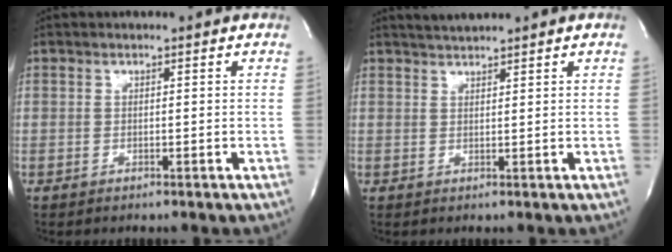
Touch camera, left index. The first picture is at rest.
{"total": 2.1, "force": [2.0, -0.4, 0.4], "torque": [-0.010, 0.008, 0.041]}